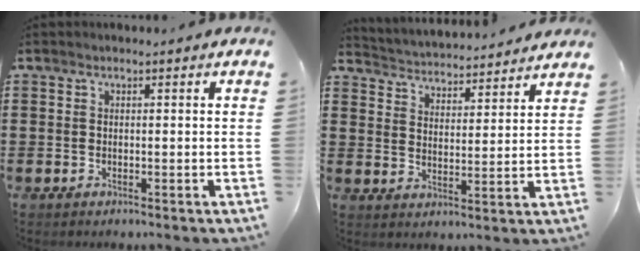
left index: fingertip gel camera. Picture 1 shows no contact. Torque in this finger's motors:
{"motor_torque": [1.10, -1.04, 0.22, 0.02]}